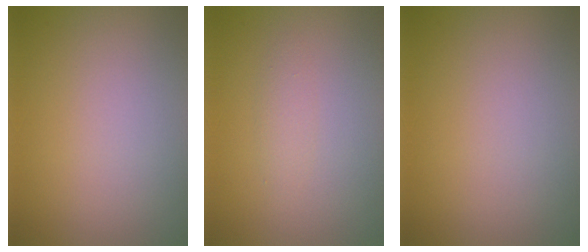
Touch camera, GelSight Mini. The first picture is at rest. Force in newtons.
{"total": 1.1, "press": 1.1, "slide": 0.1}
{"total": 0.0}